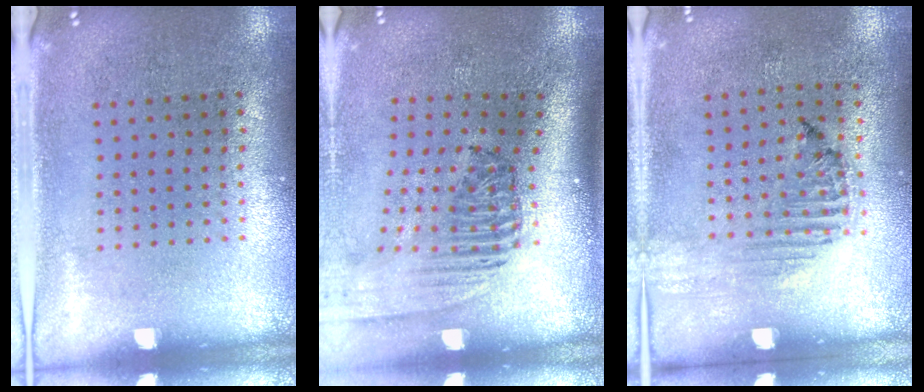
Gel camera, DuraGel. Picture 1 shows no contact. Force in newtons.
{"total": 2.3, "press": 1.6, "slide": 1.7}
{"total": 1.2, "press": 1.2, "slide": 0.2}